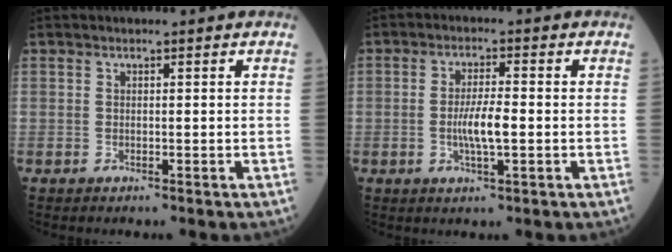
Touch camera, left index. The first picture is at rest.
{"total": 4.9, "force": [-1.3, 0.9, 4.6], "torque": [-0.092, -0.006, -0.027]}